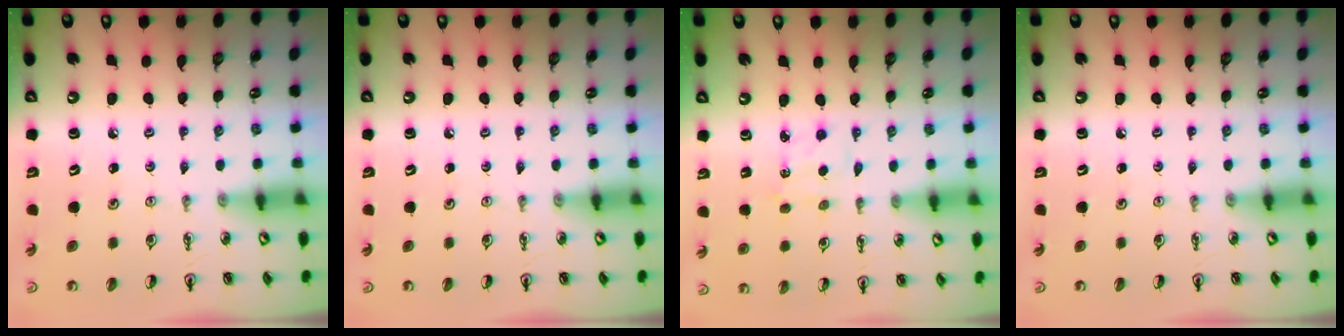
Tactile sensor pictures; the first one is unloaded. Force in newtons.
{"total": 0.0}
{"total": 3.2, "press": 3.2, "slide": 0.4}
{"total": 0.0}